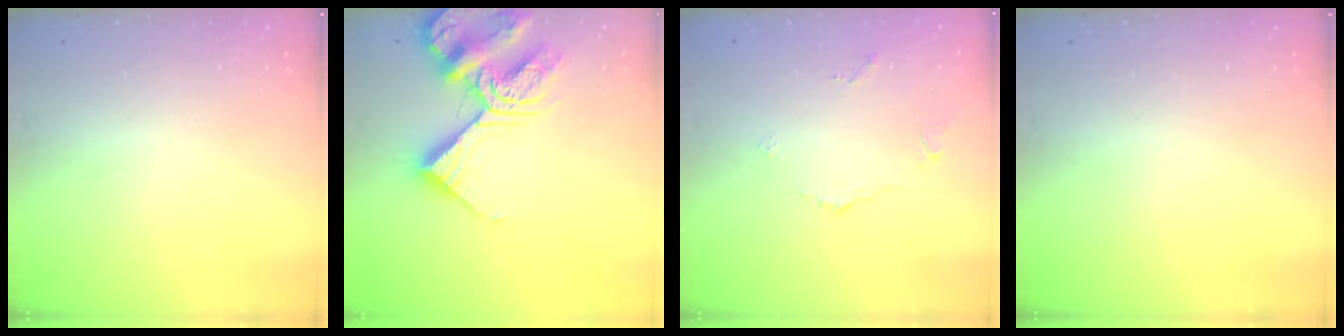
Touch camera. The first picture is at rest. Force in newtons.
{"total": 15.7, "press": 15.6, "slide": 1.7}
{"total": 2.7, "press": 2.6, "slide": 0.6}
{"total": 0.0}